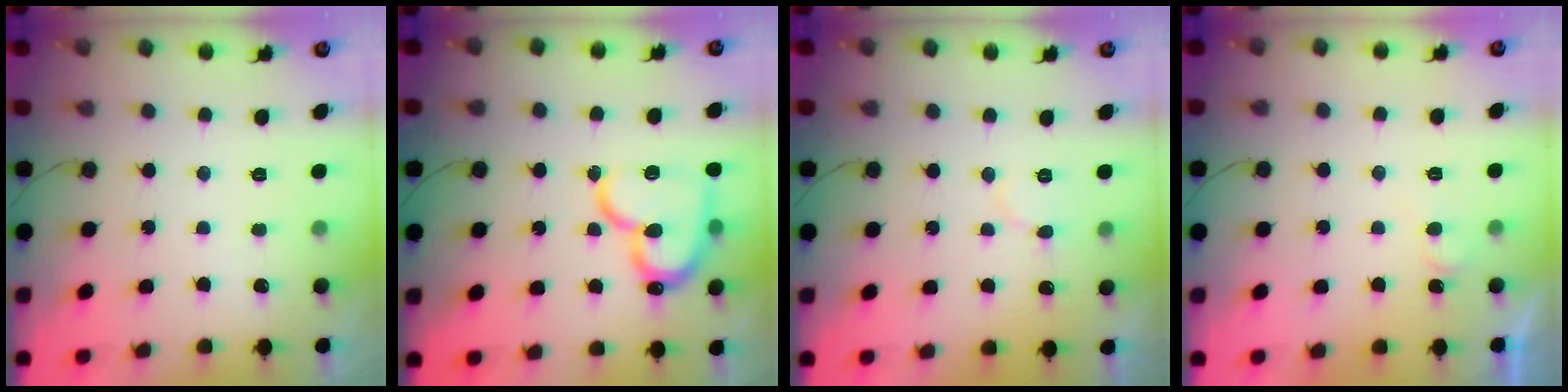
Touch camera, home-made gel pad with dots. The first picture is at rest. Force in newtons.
{"total": 18.8, "press": 18.7, "slide": 2.0}
{"total": 6.0, "press": 6.0, "slide": 0.7}
{"total": 4.8, "press": 4.8, "slide": 0.4}